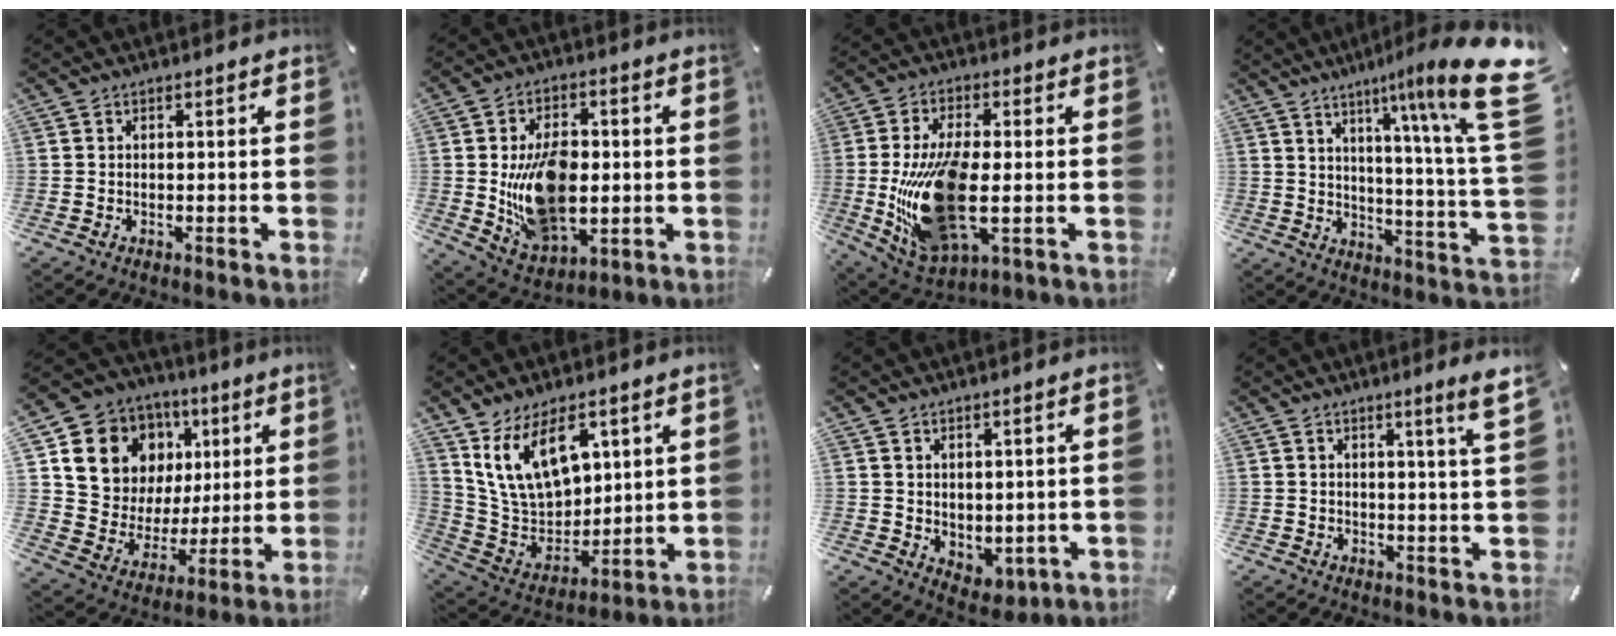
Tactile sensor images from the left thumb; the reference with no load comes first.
{"total": 17.1, "force": [-0.4, 11.8, 12.4], "torque": [-0.233, -0.003, -0.003]}
{"total": 21.3, "force": [-1.5, 10.5, 18.4], "torque": [-0.371, -0.020, -0.005]}
{"total": 20.1, "force": [10.2, 2.2, 17.1], "torque": [-0.249, -0.081, 0.144]}
{"total": 12.8, "force": [6.1, 10.9, 2.6], "torque": [-0.054, -0.056, 0.124]}
{"total": 16.6, "force": [8.6, 10.4, 9.7], "torque": [-0.203, -0.035, 0.162]}
{"total": 3.6, "force": [2.4, 2.6, 0.6], "torque": [-0.001, -0.017, 0.046]}
{"total": 5.9, "force": [3.4, -0.4, 4.8], "torque": [-0.072, -0.023, 0.052]}